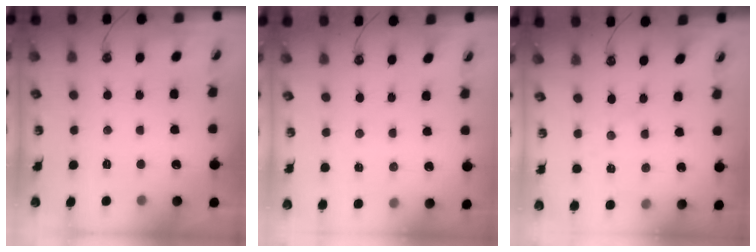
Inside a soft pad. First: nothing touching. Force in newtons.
{"total": 2.6, "press": 2.6, "slide": 0.3}
{"total": 1.4, "press": 1.3, "slide": 0.4}